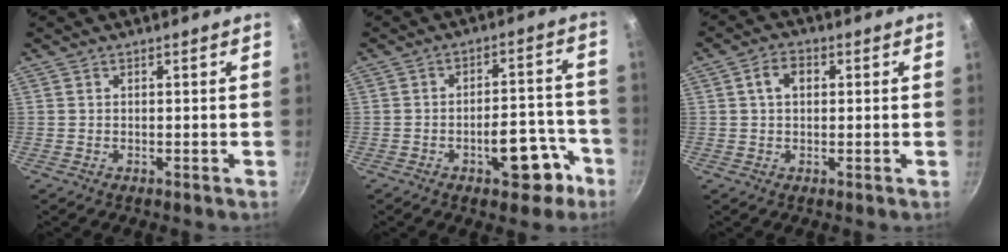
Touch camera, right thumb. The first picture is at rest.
{"total": 10.6, "force": [-5.2, 5.1, 7.7], "torque": [-0.067, 0.051, -0.061]}
{"total": 4.5, "force": [0.9, 3.1, 3.1], "torque": [-0.041, 0.011, 0.010]}